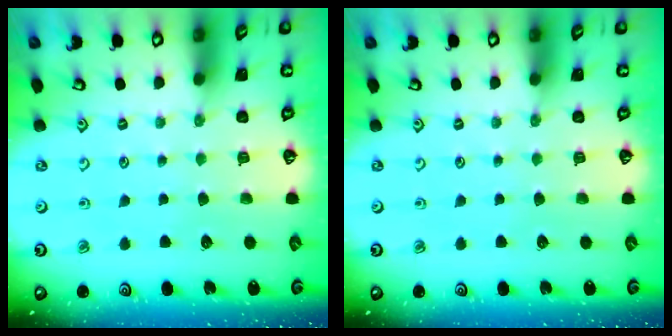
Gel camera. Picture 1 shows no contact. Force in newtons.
{"total": 0.0}